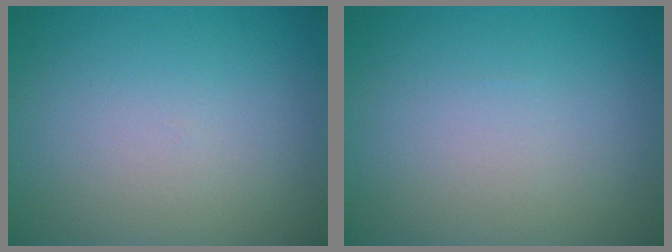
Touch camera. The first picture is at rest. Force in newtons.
{"total": 0.0}